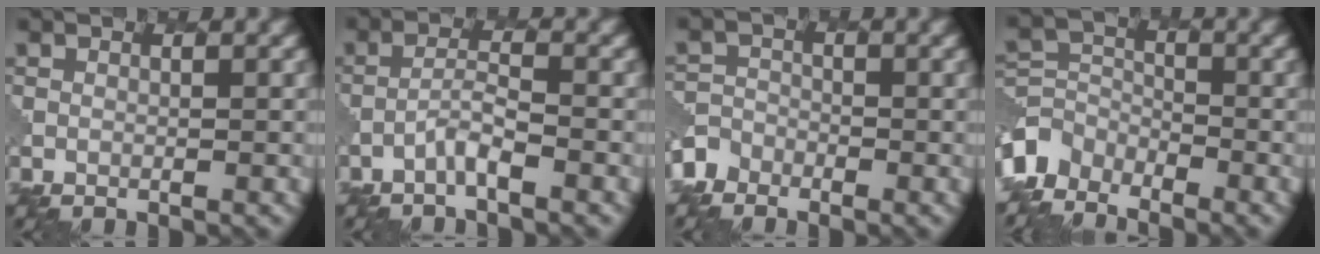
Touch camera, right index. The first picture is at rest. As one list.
[{"total": 1.8, "force": [-1.3, 0.2, 1.3], "torque": [-0.027, 0.009, -0.028]}, {"total": 2.6, "force": [-2.1, 1.4, -0.3], "torque": [0.009, -0.005, -0.046]}, {"total": 4.8, "force": [-3.9, 2.7, 0.7], "torque": [-0.017, -0.011, -0.087]}]